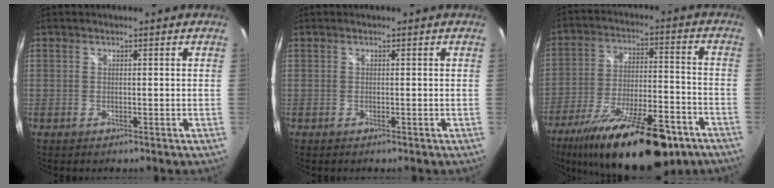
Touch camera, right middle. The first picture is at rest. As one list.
[{"total": 0.0}, {"total": 24.8, "force": [-17.1, 8.1, 16.0], "torque": [-0.285, -0.036, -0.257]}]